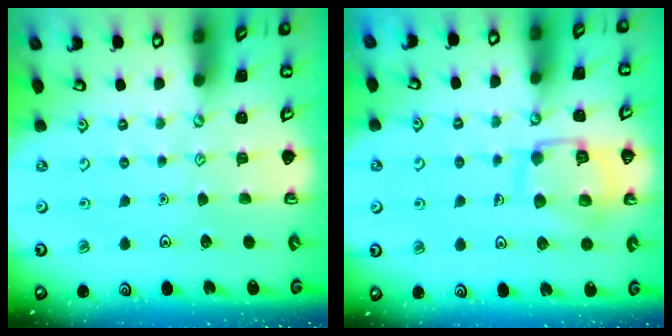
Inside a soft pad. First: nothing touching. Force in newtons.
{"total": 13.8, "press": 13.8, "slide": 1.4}